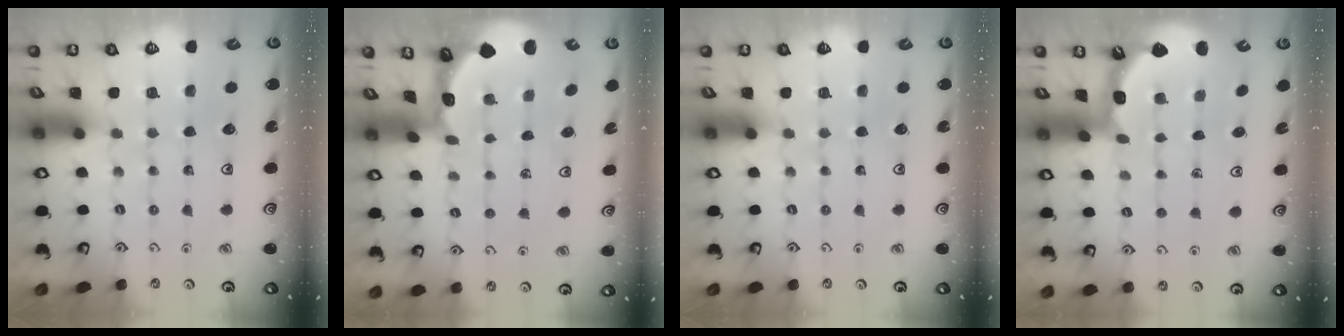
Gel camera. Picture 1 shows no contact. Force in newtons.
{"total": 0.9, "press": 0.9, "slide": 0.2}
{"total": 0.0}
{"total": 1.9, "press": 1.9, "slide": 0.3}